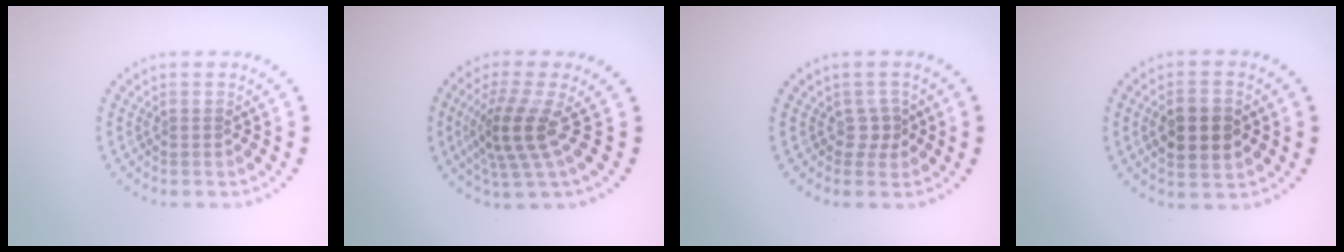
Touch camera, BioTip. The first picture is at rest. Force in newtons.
{"total": 4.1, "press": 3.0, "slide": 2.8}
{"total": 1.3, "press": 0.9, "slide": 0.9}
{"total": 4.4, "press": 4.4, "slide": 0.1}